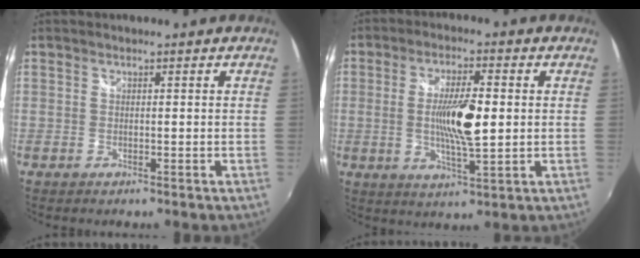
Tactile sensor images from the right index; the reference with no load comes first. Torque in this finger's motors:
{"motor_torque": [1.18, 0.95, 0.66, 0.16]}